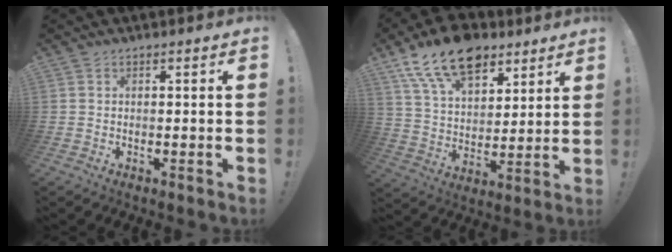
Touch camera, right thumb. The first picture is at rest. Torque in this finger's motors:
{"motor_torque": [1.44, 2.79, 0.42, 0.09, 0.11]}